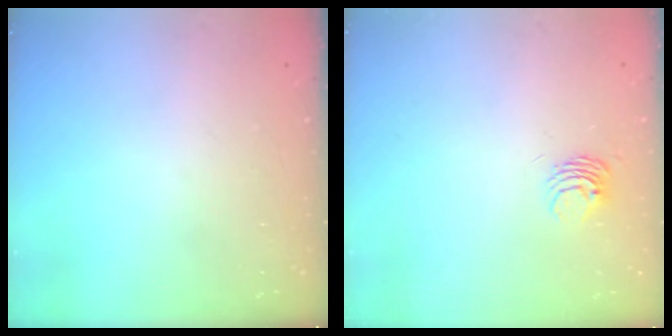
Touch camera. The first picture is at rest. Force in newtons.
{"total": 4.0, "press": 4.0, "slide": 0.2}